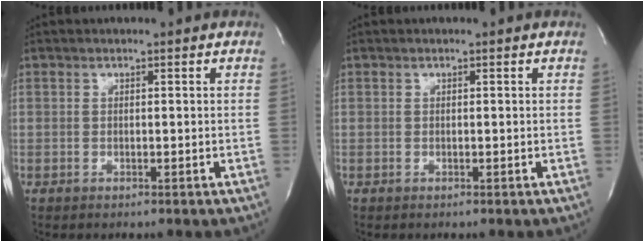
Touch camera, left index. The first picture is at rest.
{"total": 0.0}